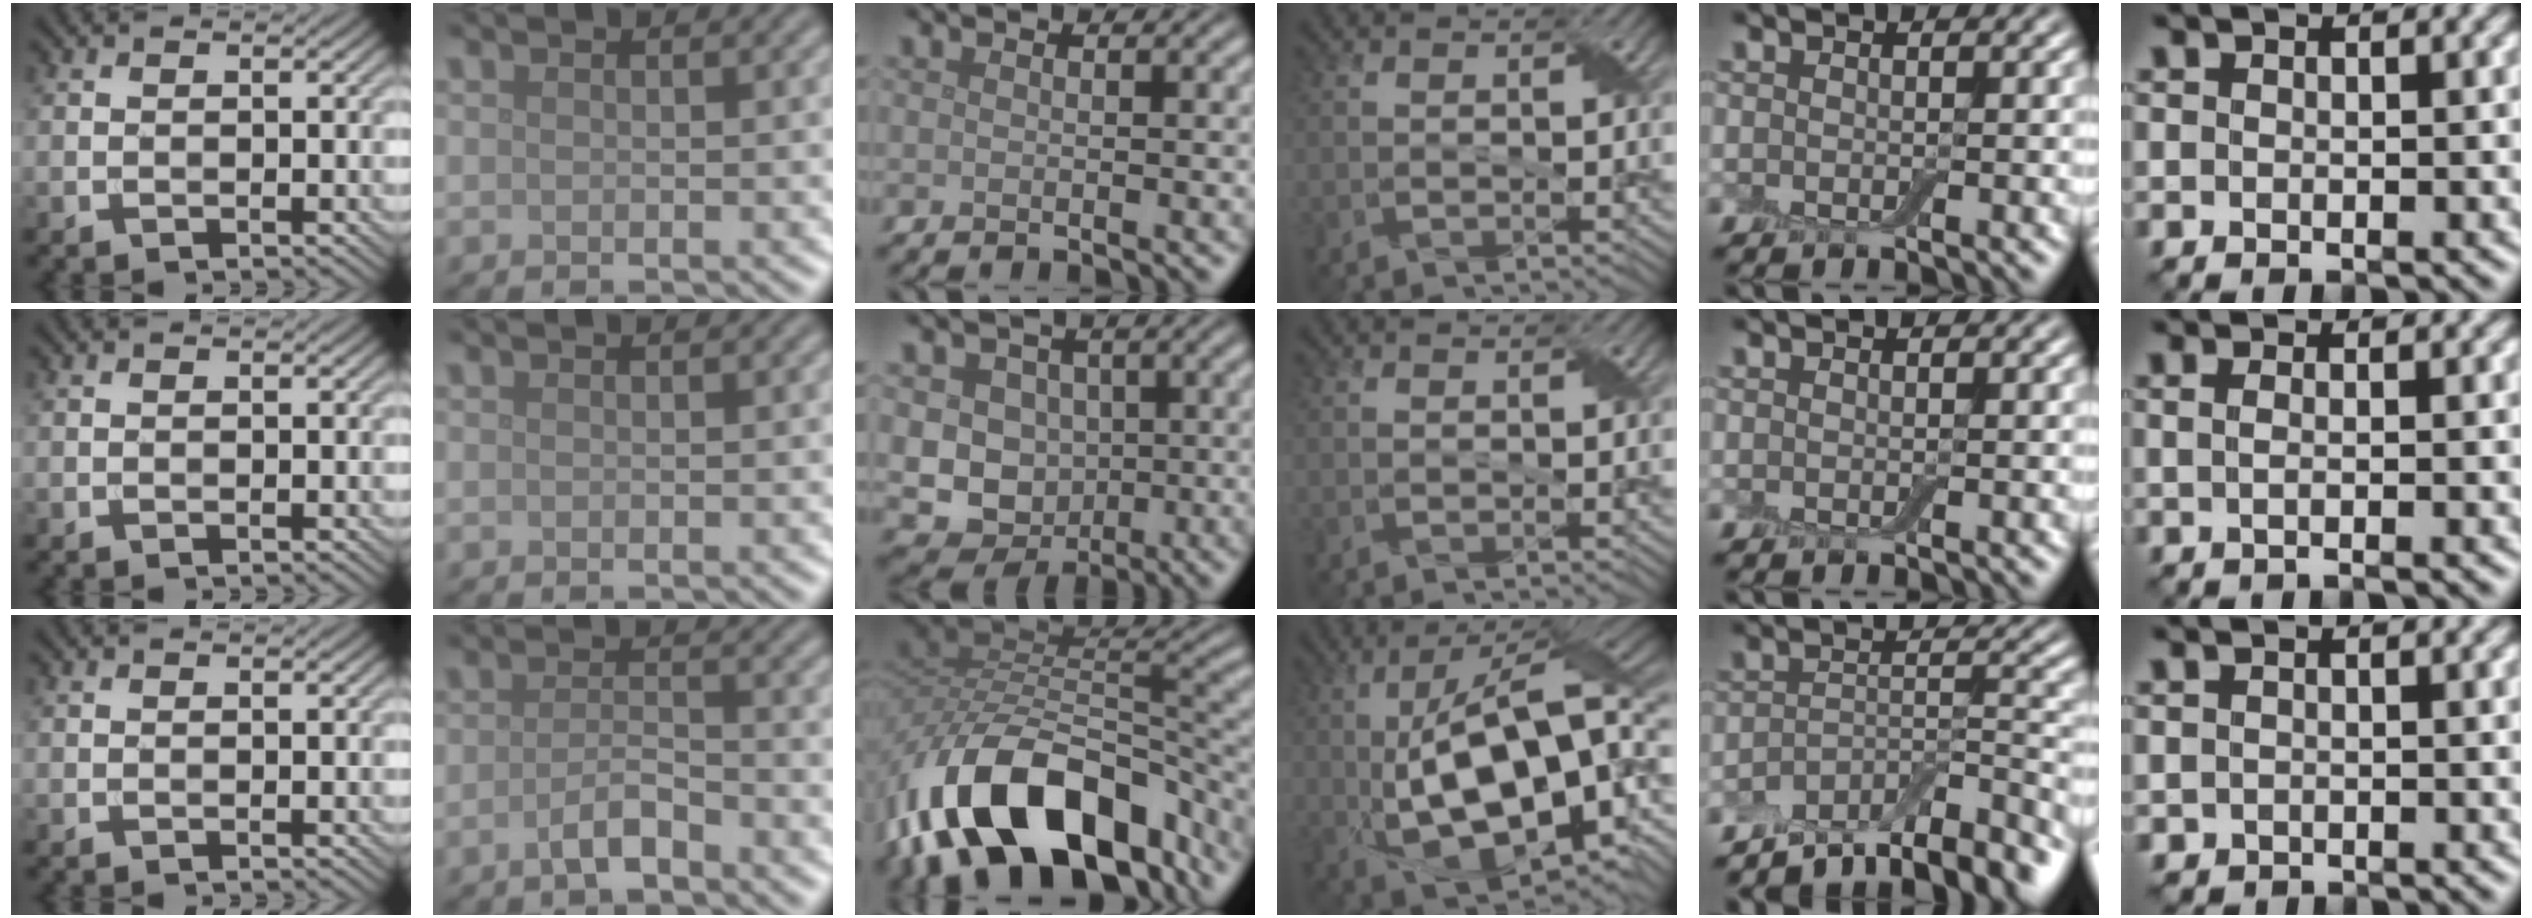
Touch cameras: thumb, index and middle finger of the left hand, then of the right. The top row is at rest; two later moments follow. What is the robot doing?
{"motion": "fold", "object": "cloth"}